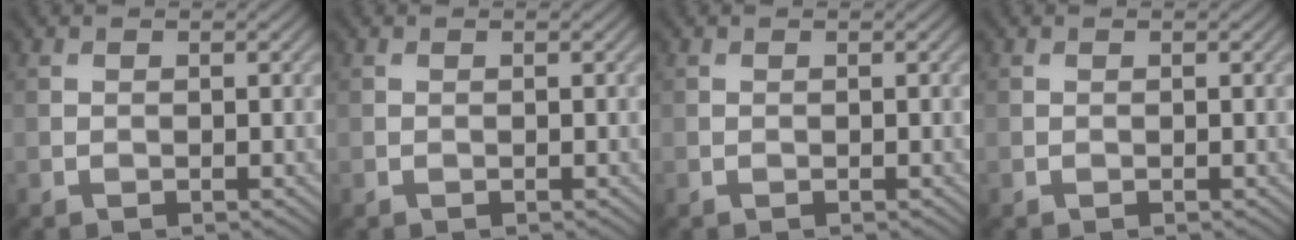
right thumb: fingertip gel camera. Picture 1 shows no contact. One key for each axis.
{"total": 0.0}
{"total": 0.0}
{"total": 0.0}